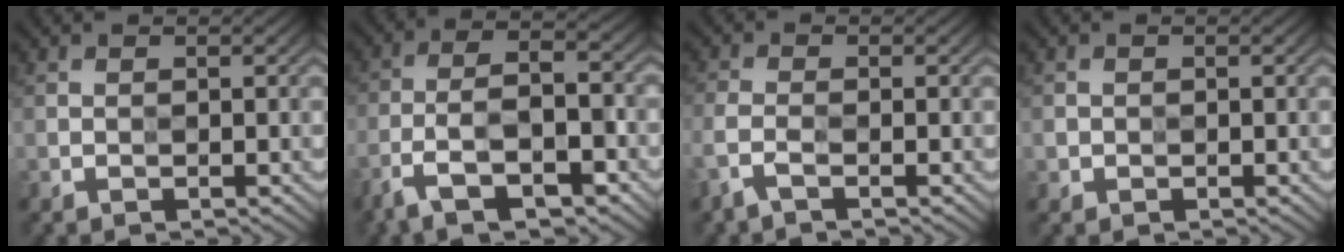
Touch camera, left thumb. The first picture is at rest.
{"total": 9.4, "force": [-5.4, 3.4, 6.9], "torque": [-0.137, -0.006, -0.109]}
{"total": 2.9, "force": [-1.7, 0.8, 2.2], "torque": [-0.063, -0.004, -0.047]}
{"total": 0.9, "force": [-0.2, 0.9, 0.2], "torque": [-0.002, -0.005, -0.006]}